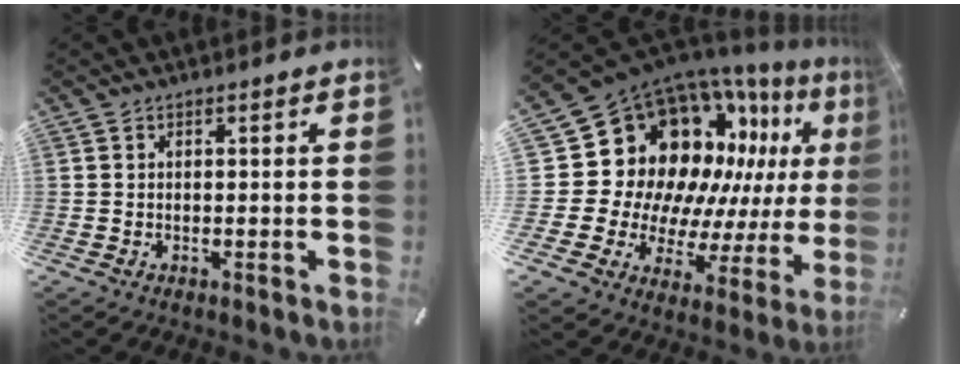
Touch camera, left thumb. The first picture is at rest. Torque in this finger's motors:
{"motor_torque": [2.50, 2.51, 1.49, -1.28, 0.34]}